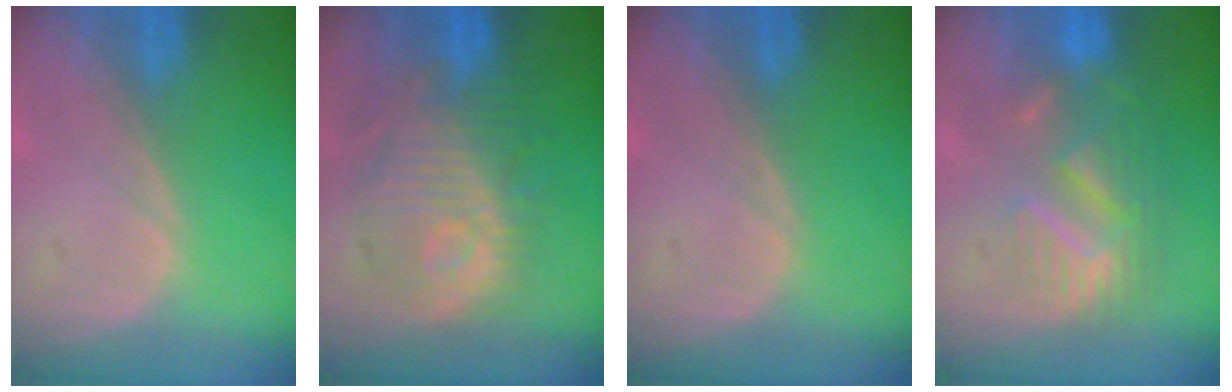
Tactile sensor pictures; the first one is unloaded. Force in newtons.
{"total": 11.3, "press": 10.6, "slide": 3.7}
{"total": 0.0}
{"total": 8.9, "press": 8.0, "slide": 3.7}